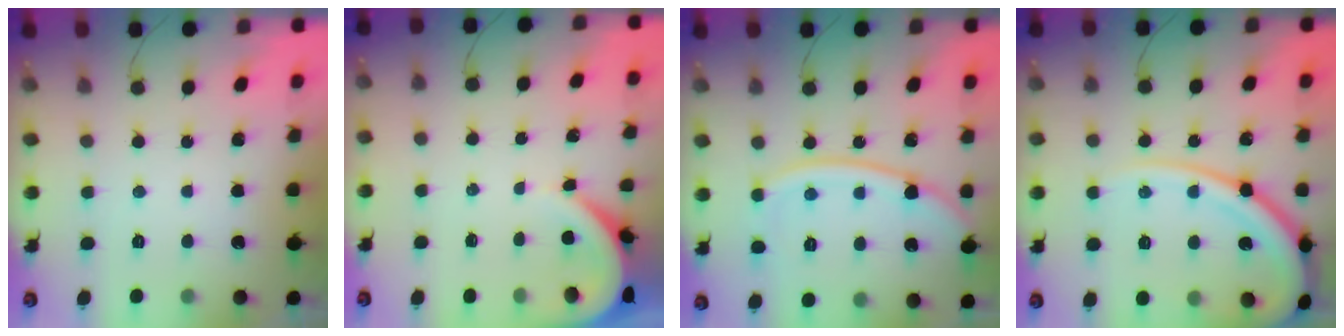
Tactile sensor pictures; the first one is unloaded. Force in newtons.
{"total": 3.6, "press": 3.6, "slide": 0.4}
{"total": 13.7, "press": 13.6, "slide": 1.7}
{"total": 16.4, "press": 16.3, "slide": 1.6}